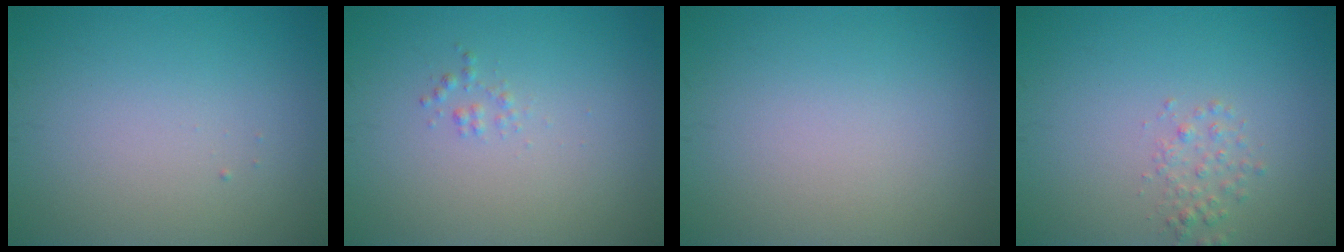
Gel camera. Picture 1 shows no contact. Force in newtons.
{"total": 0.7, "press": 0.7, "slide": 0.0}
{"total": 0.0}
{"total": 1.4, "press": 1.4, "slide": 0.1}